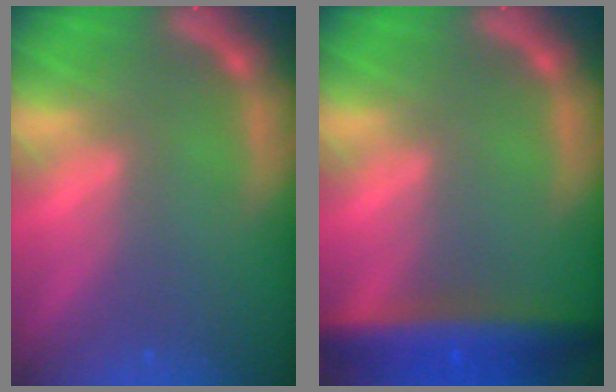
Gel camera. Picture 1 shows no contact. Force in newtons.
{"total": 7.0}